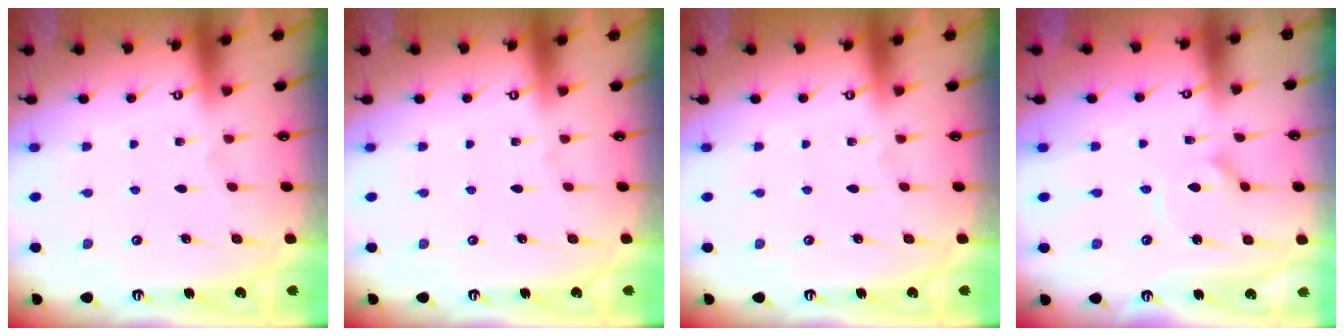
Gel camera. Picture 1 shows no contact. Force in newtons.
{"total": 0.0}
{"total": 0.0}
{"total": 3.9, "press": 3.8, "slide": 0.4}